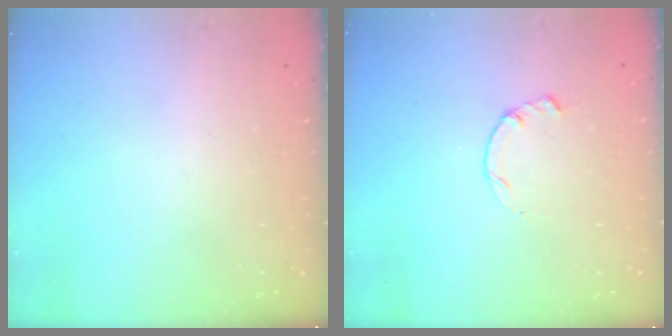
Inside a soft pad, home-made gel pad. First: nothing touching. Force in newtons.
{"total": 0.5, "press": 0.4, "slide": 0.3}